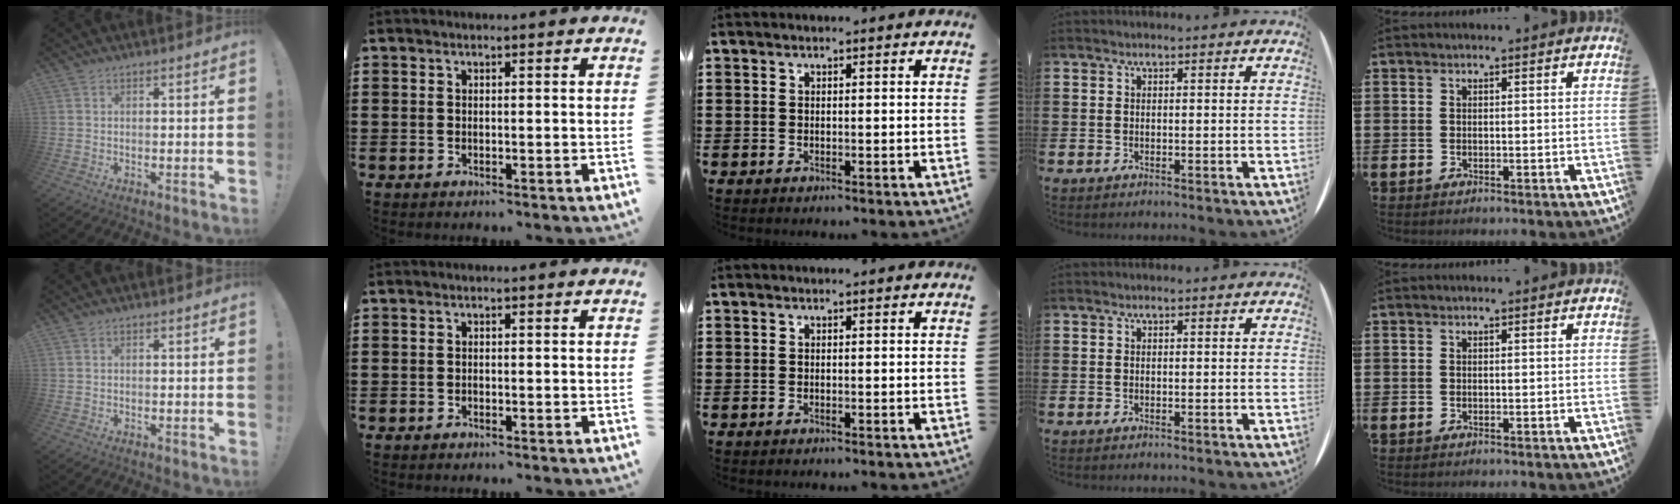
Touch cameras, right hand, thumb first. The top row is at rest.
{}